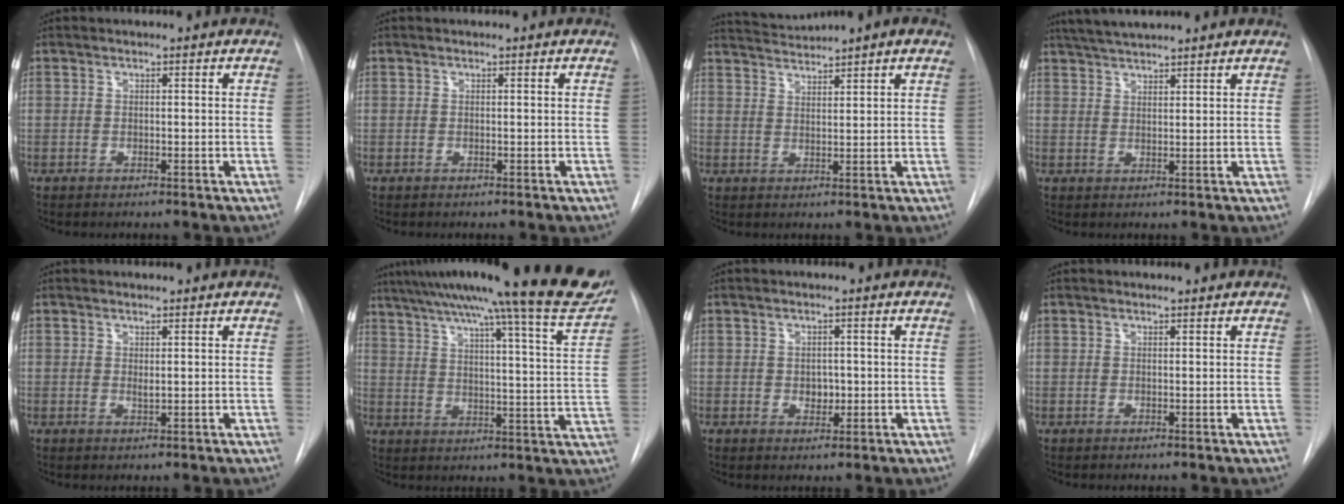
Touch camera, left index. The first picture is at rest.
{"total": 0.0}
{"total": 4.3, "force": [4.0, -0.5, 1.5], "torque": [-0.030, 0.012, 0.073]}
{"total": 6.3, "force": [5.8, 0.3, 2.5], "torque": [-0.048, 0.029, 0.100]}
{"total": 0.7, "force": [0.3, 0.3, 0.6], "torque": [-0.011, -0.008, 0.005]}
{"total": 28.4, "force": [23.8, 0.9, 15.5], "torque": [-0.234, -0.049, 0.298]}
{"total": 2.1, "force": [-0.2, 1.6, 1.4], "torque": [-0.017, -0.002, 0.000]}
{"total": 0.5, "force": [0.5, 0.1, -0.1], "torque": [-0.003, 0.001, 0.008]}